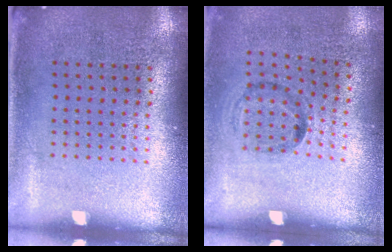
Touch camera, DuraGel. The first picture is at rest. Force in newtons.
{"total": 1.3, "press": 0.7, "slide": 1.0}